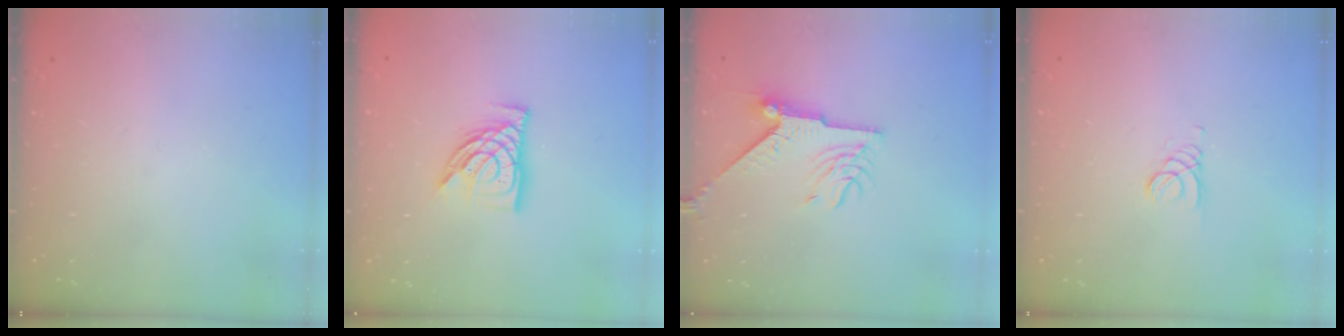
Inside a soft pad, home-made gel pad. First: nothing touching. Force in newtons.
{"total": 11.3, "press": 11.2, "slide": 1.0}
{"total": 9.7, "press": 9.7, "slide": 0.3}
{"total": 0.7, "press": 0.7, "slide": 0.1}